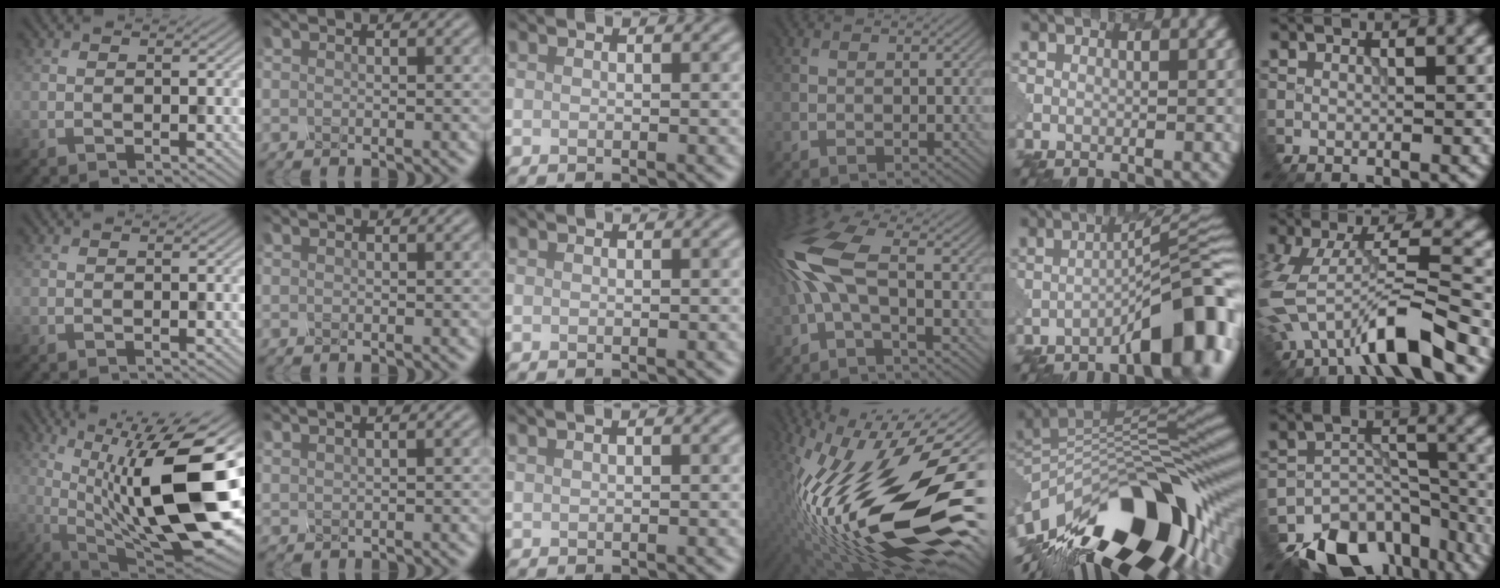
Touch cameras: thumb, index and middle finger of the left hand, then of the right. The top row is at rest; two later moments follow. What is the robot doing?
{"motion": "disassemble", "object": "battery cover"}